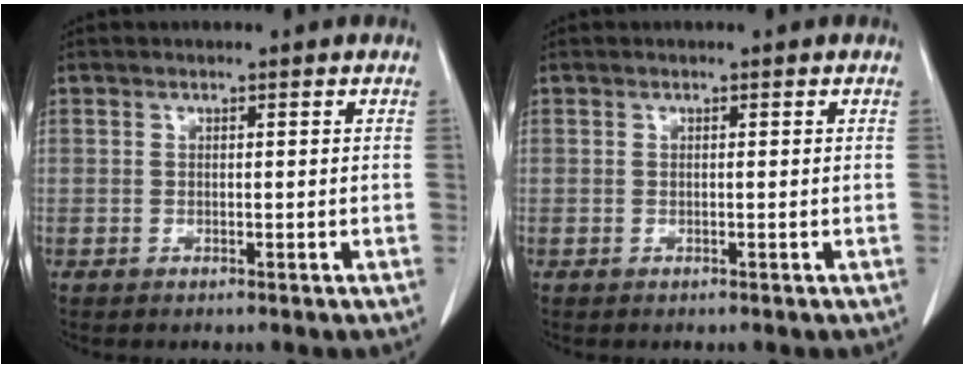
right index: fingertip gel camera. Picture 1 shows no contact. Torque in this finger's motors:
{"motor_torque": [-0.22, 0.04, -0.09, 0.00]}